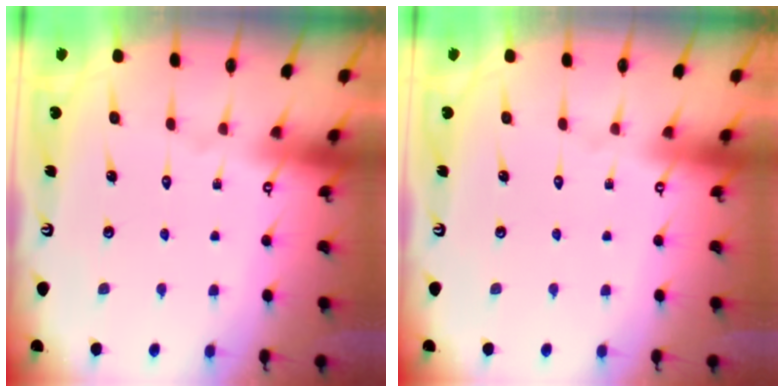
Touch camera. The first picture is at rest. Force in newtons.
{"total": 0.0}